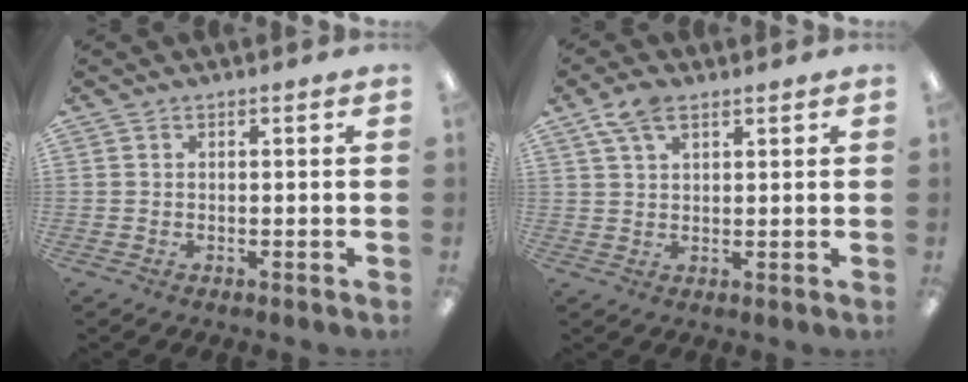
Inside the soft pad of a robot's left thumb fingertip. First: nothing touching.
{"total": 6.0, "force": [3.7, 3.0, 3.7], "torque": [-0.072, -0.003, 0.068]}